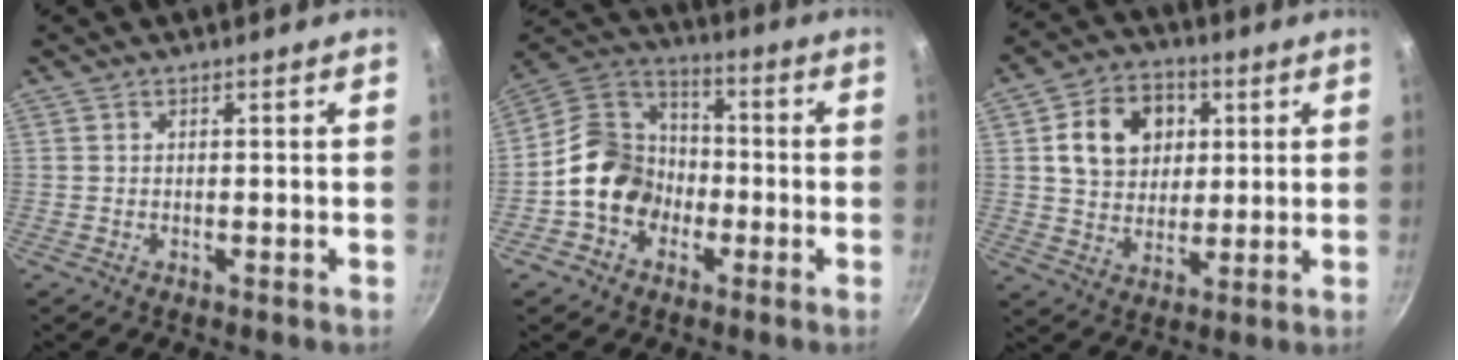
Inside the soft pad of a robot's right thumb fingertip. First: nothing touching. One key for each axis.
{"total": 12.9, "fx": -3.6, "fy": 10.6, "fz": 6.5, "tx": -0.070, "ty": 0.049, "tz": -0.083}
{"total": 12.8, "fx": 3.2, "fy": 10.2, "fz": 7.0, "tx": -0.086, "ty": 0.005, "tz": 0.049}